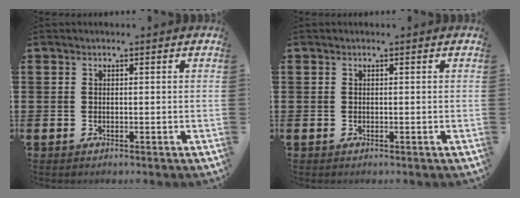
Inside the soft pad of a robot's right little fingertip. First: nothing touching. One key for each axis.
{"total": 0.0}